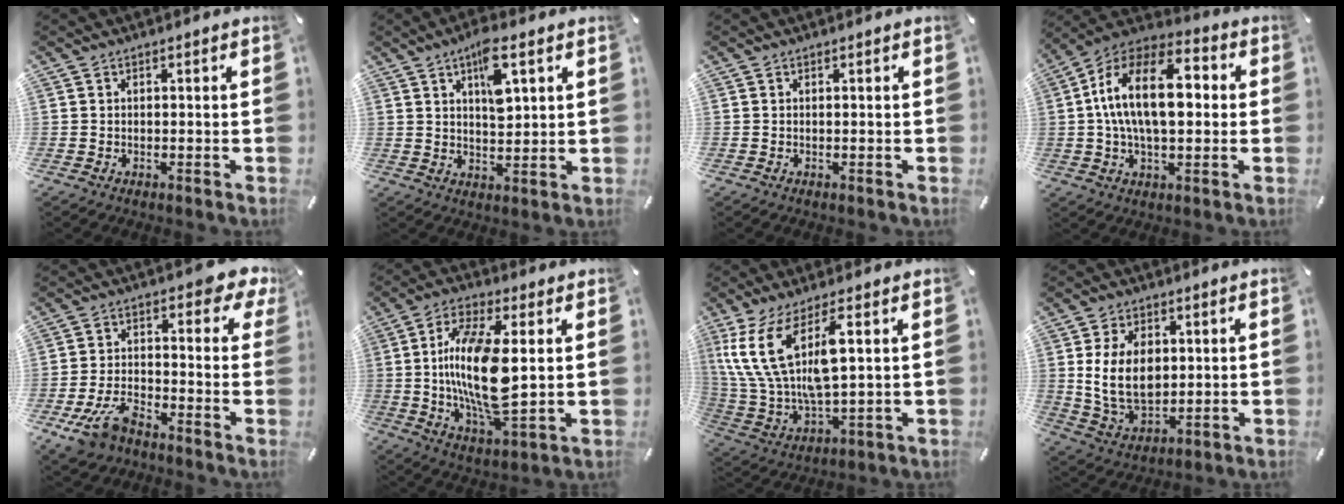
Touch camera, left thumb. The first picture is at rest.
{"total": 8.3, "force": [4.2, 3.1, 6.5], "torque": [-0.104, -0.013, 0.066]}
{"total": 0.0}
{"total": 17.8, "force": [1.4, 9.9, 14.8], "torque": [-0.285, 0.003, 0.017]}
{"total": 12.4, "force": [-4.0, 7.5, 9.0], "torque": [-0.152, 0.014, -0.076]}
{"total": 18.6, "force": [1.7, 6.9, 17.2], "torque": [-0.353, -0.022, 0.016]}
{"total": 14.8, "force": [5.8, 6.1, 12.1], "torque": [-0.289, -0.020, 0.097]}
{"total": 13.2, "force": [2.0, 9.2, 9.3], "torque": [-0.194, 0.001, 0.033]}